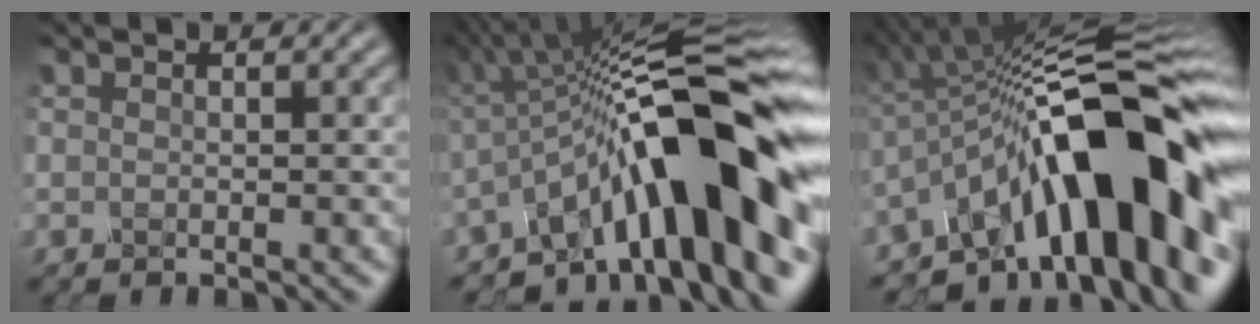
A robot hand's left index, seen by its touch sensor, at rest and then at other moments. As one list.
[{"total": 14.2, "force": [-4.4, 4.1, 12.8], "torque": [-0.166, 0.026, -0.080]}, {"total": 16.4, "force": [-4.9, 5.9, 14.5], "torque": [-0.167, 0.038, -0.091]}]